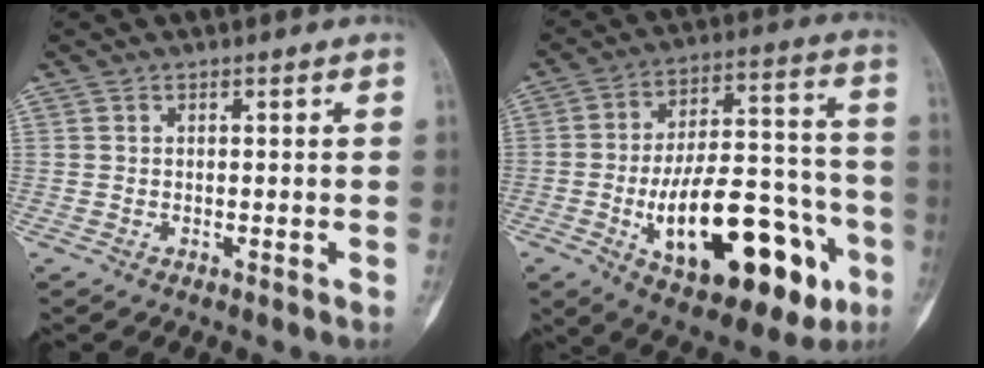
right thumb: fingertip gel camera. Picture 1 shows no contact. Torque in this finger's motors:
{"motor_torque": [0.63, 0.64, 1.92, -0.86, 0.19]}